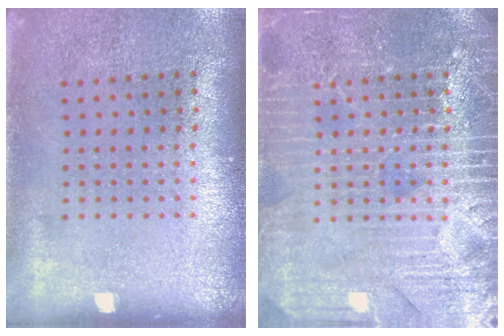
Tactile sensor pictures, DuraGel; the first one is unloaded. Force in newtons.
{"total": 4.0, "press": 4.0, "slide": 0.6}